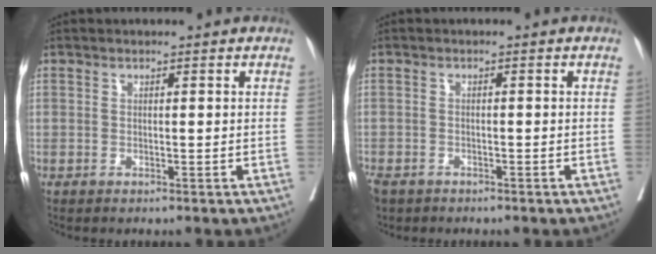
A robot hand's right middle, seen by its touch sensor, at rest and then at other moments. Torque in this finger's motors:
{"motor_torque": [0.95, -1.19, 1.05, 0.21]}